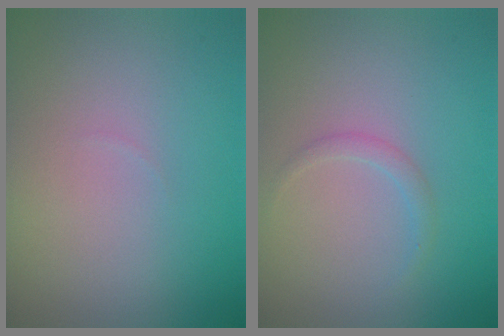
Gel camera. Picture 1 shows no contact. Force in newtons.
{"total": 0.9, "press": 0.9, "slide": 0.1}